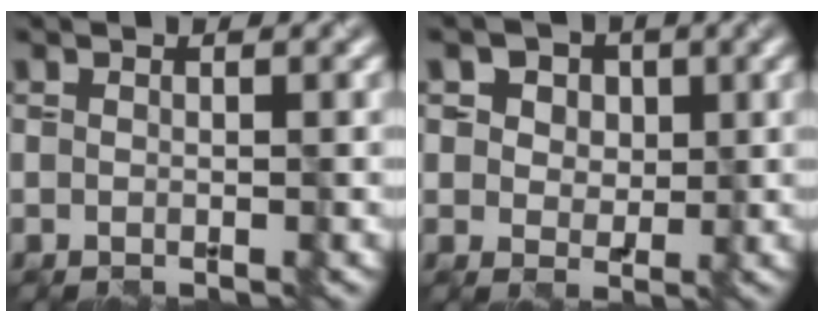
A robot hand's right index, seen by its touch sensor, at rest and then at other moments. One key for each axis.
{"total": 6.3, "fx": 3.2, "fy": 4.6, "fz": 2.9, "tx": -0.045, "ty": 0.012, "tz": 0.032}